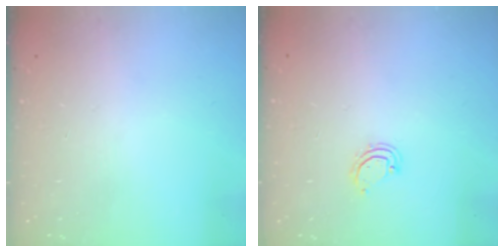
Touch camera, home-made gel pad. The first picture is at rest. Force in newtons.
{"total": 3.7, "press": 3.7, "slide": 0.2}